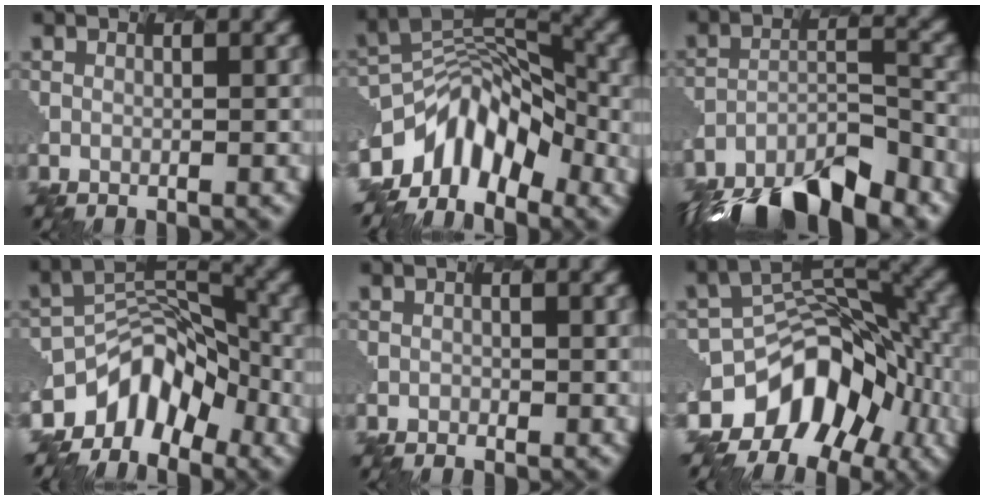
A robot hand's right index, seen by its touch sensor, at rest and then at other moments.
{"total": 5.7, "force": [-4.3, 3.2, 2.1], "torque": [-0.029, 0.000, -0.092]}
{"total": 10.0, "force": [-8.8, 3.0, 3.7], "torque": [-0.078, -0.005, -0.148]}
{"total": 5.5, "force": [-4.4, 3.0, 1.4], "torque": [-0.015, -0.001, -0.089]}
{"total": 0.6, "force": [0.0, -0.1, -0.6], "torque": [-0.009, -0.009, 0.001]}
{"total": 8.6, "force": [-5.0, 5.9, 3.7], "torque": [-0.059, 0.003, -0.091]}